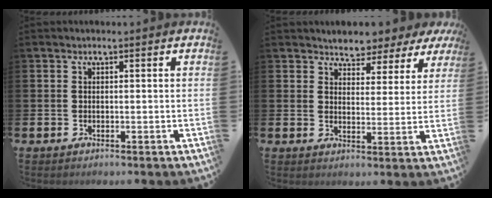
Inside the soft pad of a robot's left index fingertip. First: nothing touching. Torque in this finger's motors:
{"motor_torque": [1.21, -0.93, 0.78, 0.03]}